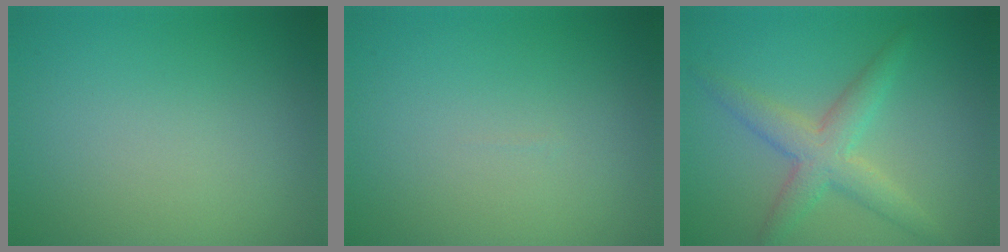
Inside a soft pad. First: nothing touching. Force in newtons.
{"total": 0.0}
{"total": 3.9, "press": 3.9, "slide": 0.2}